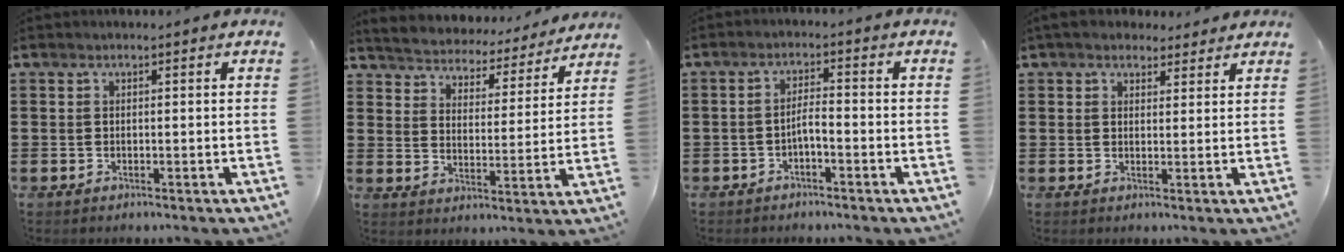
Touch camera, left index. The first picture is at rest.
{"total": 4.0, "force": [3.9, 0.0, -0.5], "torque": [-0.019, -0.042, 0.061]}
{"total": 2.6, "force": [-1.5, 0.5, 2.1], "torque": [-0.049, 0.003, -0.032]}
{"total": 3.6, "force": [3.0, 1.7, 0.9], "torque": [-0.028, 0.001, 0.058]}